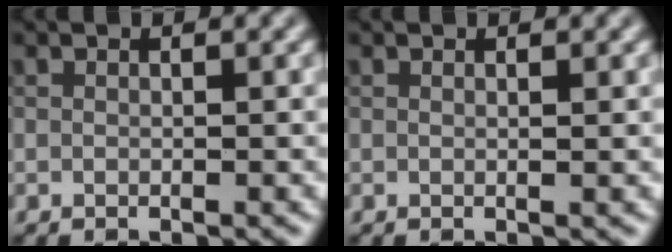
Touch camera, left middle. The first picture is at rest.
{"total": 0.9, "force": [0.3, 0.4, 0.7], "torque": [-0.002, 0.002, -0.002]}